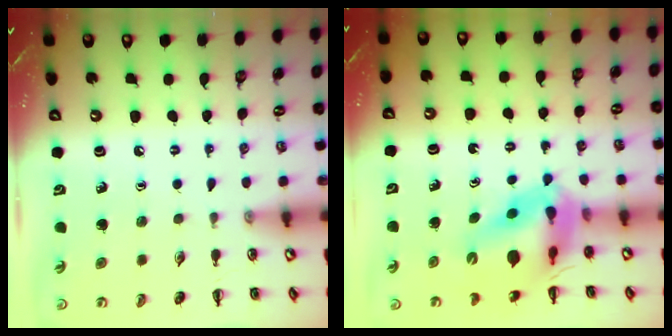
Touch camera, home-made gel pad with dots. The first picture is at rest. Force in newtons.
{"total": 12.0, "press": 11.4, "slide": 3.6}